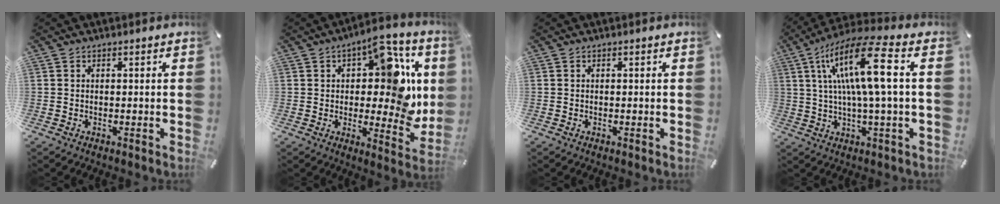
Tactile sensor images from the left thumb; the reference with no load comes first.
{"total": 15.9, "force": [4.2, 7.9, 13.1], "torque": [-0.154, -0.033, 0.068]}
{"total": 0.0}
{"total": 15.8, "force": [3.7, 2.2, 15.2], "torque": [-0.298, -0.007, 0.045]}